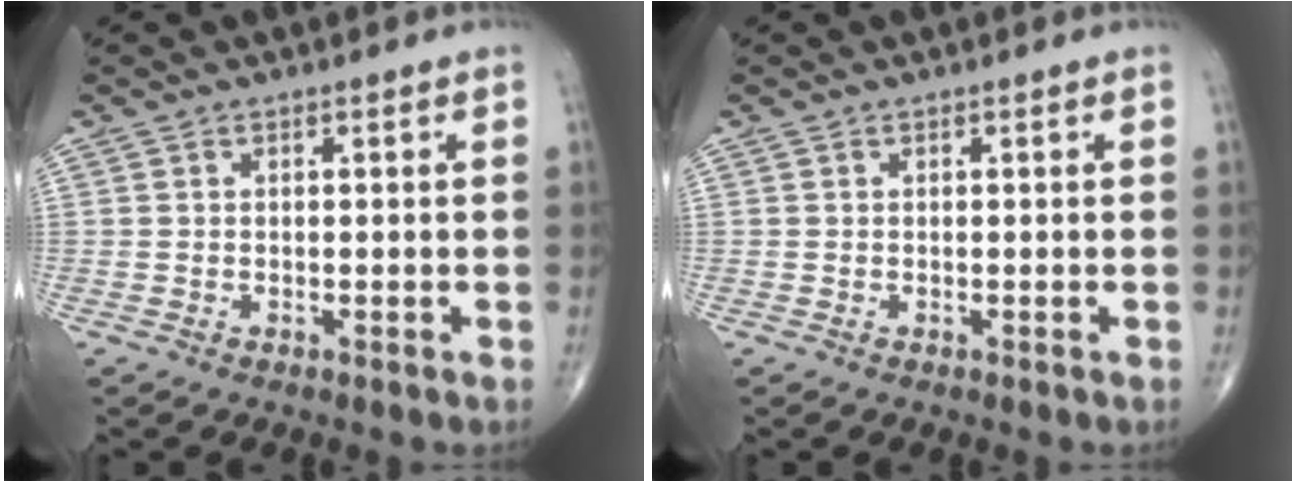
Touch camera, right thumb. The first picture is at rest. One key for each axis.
{"total": 0.0}